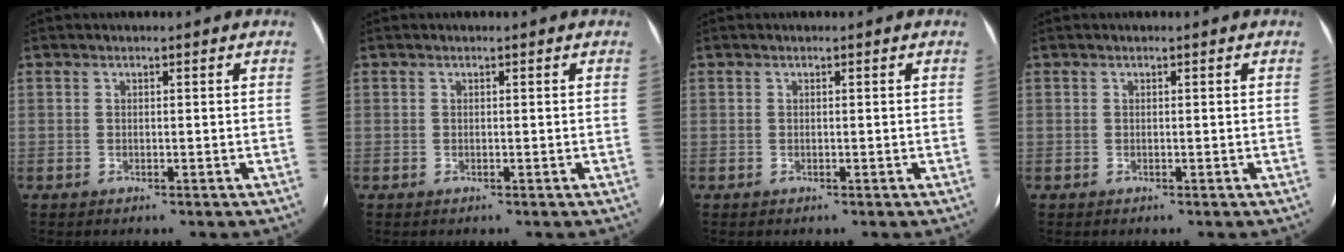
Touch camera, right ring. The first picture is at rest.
{"total": 0.0}
{"total": 0.0}
{"total": 0.0}